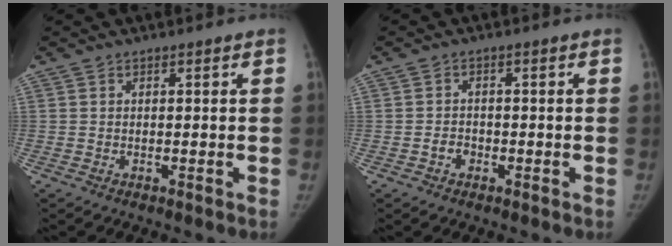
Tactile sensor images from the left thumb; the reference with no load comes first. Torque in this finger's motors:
{"motor_torque": [-0.36, 0.27, 0.50, 0.28, -0.01]}